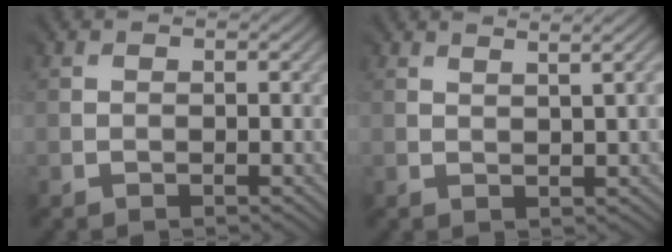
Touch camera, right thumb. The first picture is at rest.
{"total": 2.0, "force": [1.6, -0.4, 1.2], "torque": [-0.019, 0.004, 0.026]}